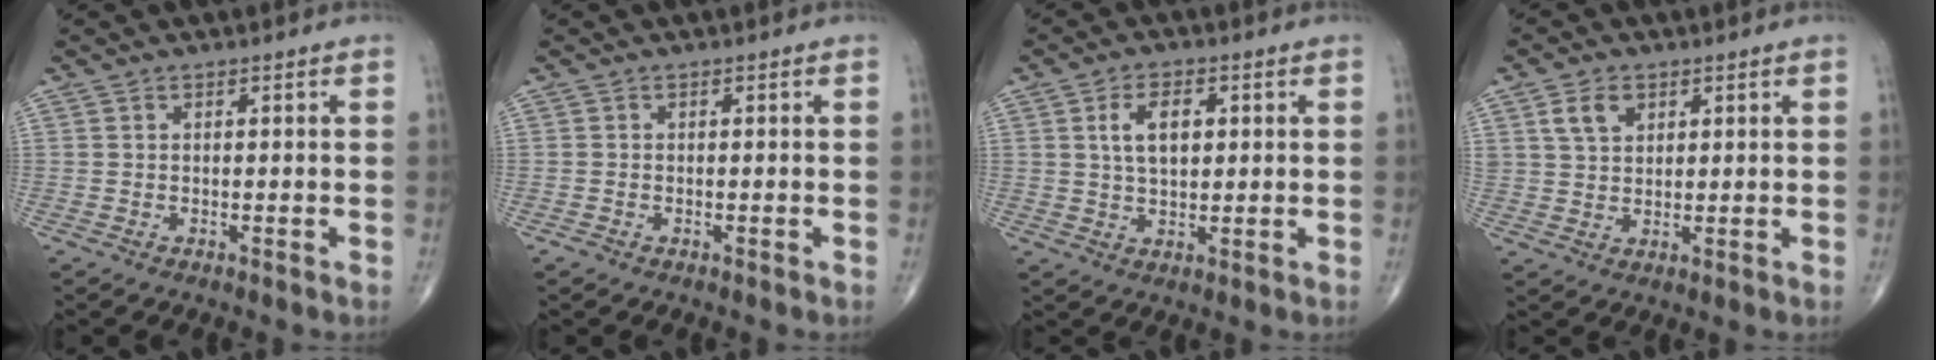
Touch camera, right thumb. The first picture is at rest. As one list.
[{"total": 0.7, "force": [-0.4, 0.5, 0.3], "torque": [-0.008, 0.000, -0.009]}, {"total": 6.6, "force": [1.6, 3.7, 5.2], "torque": [-0.081, -0.001, 0.027]}, {"total": 5.0, "force": [2.3, 3.4, 2.8], "torque": [-0.035, -0.007, 0.044]}]